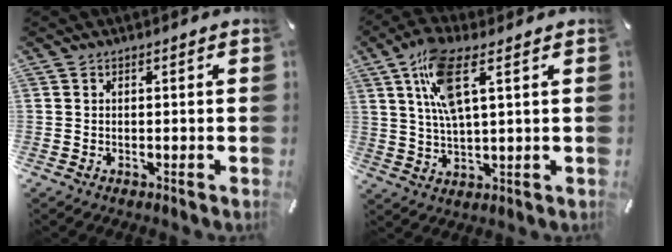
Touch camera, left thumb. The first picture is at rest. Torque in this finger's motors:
{"motor_torque": [1.01, 0.93, 0.68, -0.55, 0.47]}